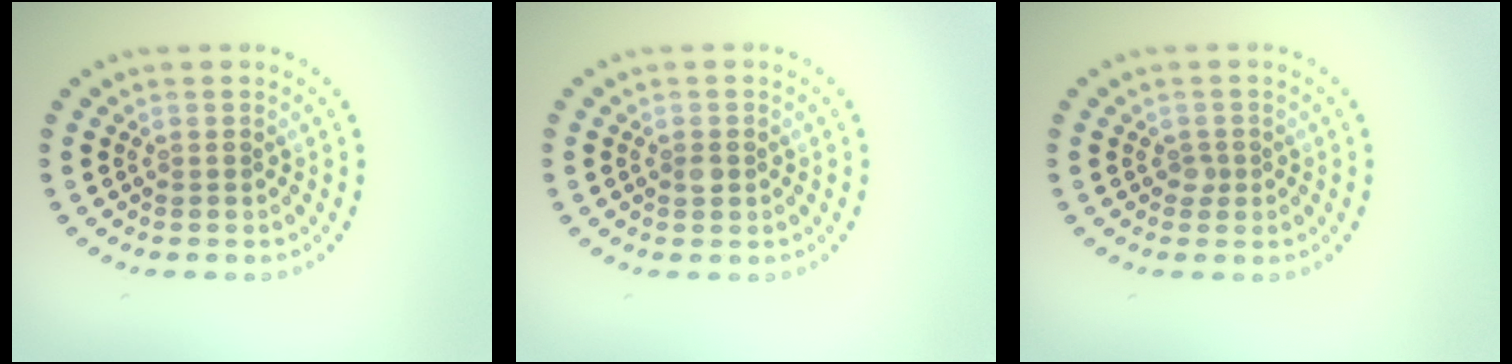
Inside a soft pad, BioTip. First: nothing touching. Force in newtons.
{"total": 1.0, "press": 1.0, "slide": 0.2}
{"total": 0.8, "press": 0.6, "slide": 0.6}